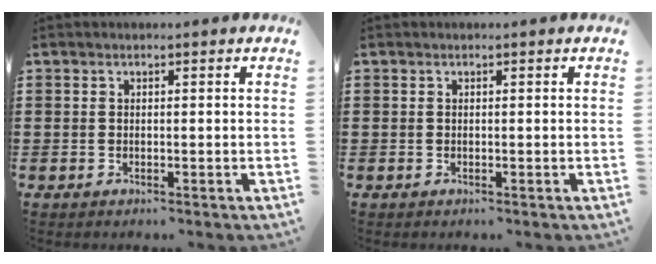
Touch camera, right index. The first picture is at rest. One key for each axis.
{"total": 0.0}